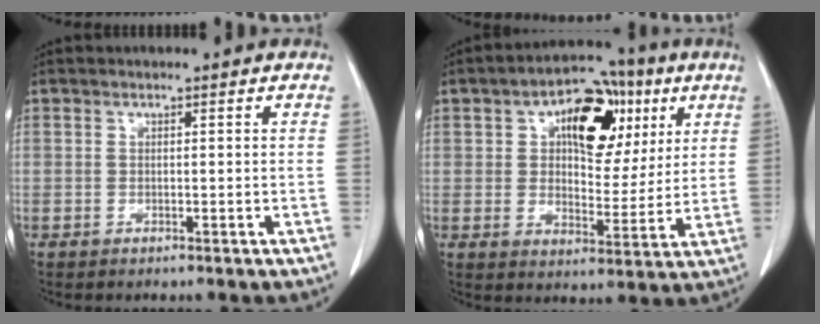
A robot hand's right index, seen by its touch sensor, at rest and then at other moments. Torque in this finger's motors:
{"motor_torque": [1.02, 0.85, 0.41, 0.11]}